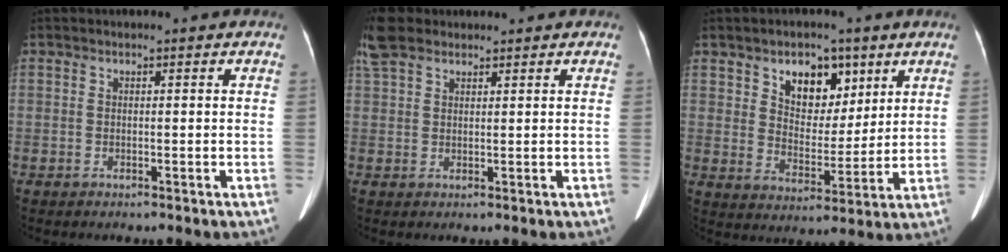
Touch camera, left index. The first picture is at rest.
{"total": 6.7, "force": [5.0, 3.1, 3.1], "torque": [-0.085, 0.029, 0.108]}
{"total": 8.4, "force": [4.5, 5.1, 5.0], "torque": [-0.078, 0.011, 0.078]}